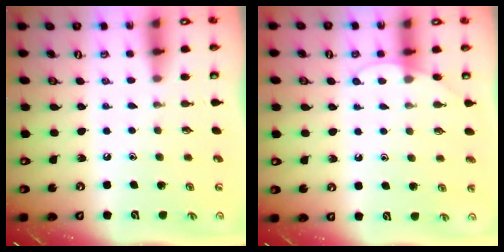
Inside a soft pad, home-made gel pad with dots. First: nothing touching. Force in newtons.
{"total": 4.8, "press": 4.7, "slide": 0.4}